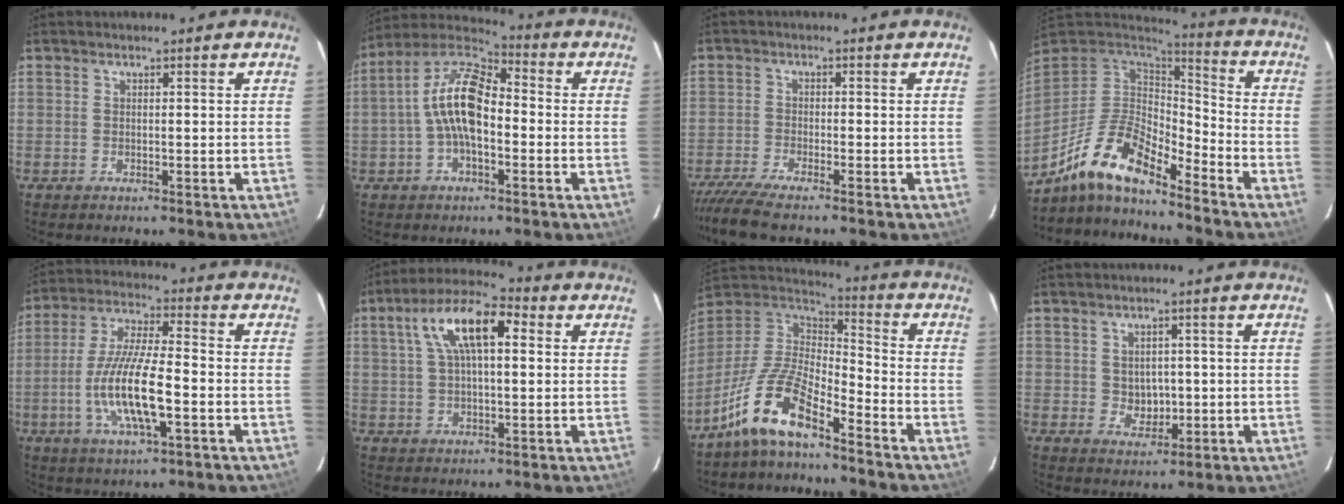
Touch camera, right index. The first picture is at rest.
{"total": 12.3, "force": [-1.4, 5.9, 10.7], "torque": [-0.214, 0.020, -0.031]}
{"total": 6.2, "force": [-5.5, 0.0, 2.9], "torque": [-0.081, -0.019, -0.105]}
{"total": 14.7, "force": [-10.7, 4.0, 9.2], "torque": [-0.182, -0.008, -0.208]}
{"total": 13.7, "force": [-3.9, 3.0, 12.8], "torque": [-0.262, -0.009, -0.073]}
{"total": 12.7, "force": [3.8, 5.1, 11.0], "torque": [-0.200, 0.032, 0.058]}
{"total": 13.3, "force": [-9.4, 3.9, 8.7], "torque": [-0.189, 0.005, -0.187]}
{"total": 4.0, "force": [0.1, 3.6, 1.8], "torque": [-0.030, 0.001, 0.011]}